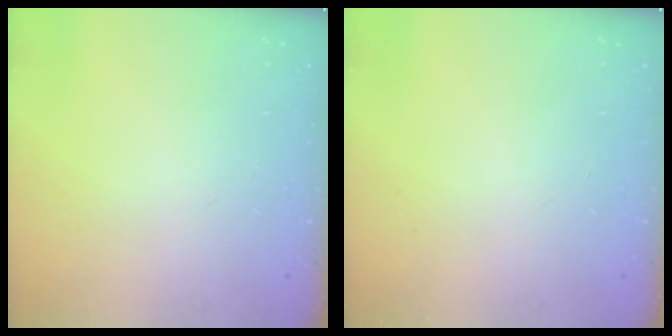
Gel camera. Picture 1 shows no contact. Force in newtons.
{"total": 0.0}